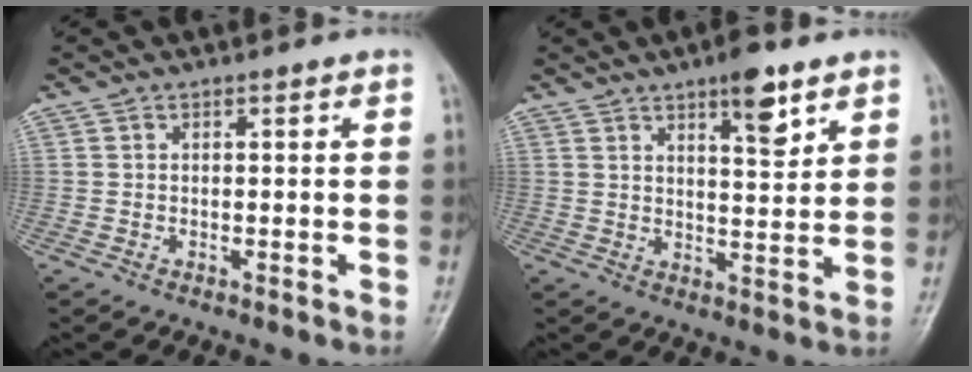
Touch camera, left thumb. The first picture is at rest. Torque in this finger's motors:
{"motor_torque": [1.56, 0.53, 0.90, -0.96, 0.09]}